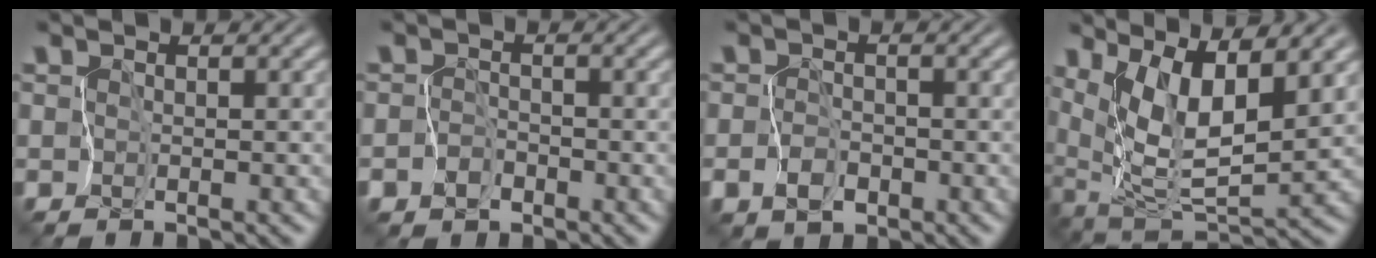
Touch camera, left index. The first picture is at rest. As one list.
[{"total": 1.7, "force": [-0.9, 1.5, 0.2], "torque": [0.017, 0.008, -0.021]}, {"total": 2.1, "force": [-0.8, 1.6, 1.0], "torque": [-0.015, 0.001, -0.020]}, {"total": 6.2, "force": [3.4, 1.3, 5.0], "torque": [-0.108, -0.013, 0.074]}]